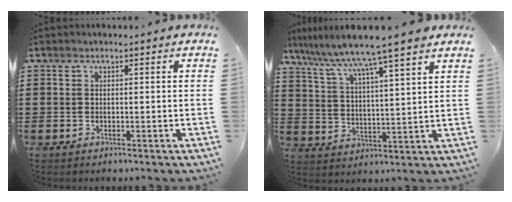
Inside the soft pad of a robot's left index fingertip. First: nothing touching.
{"total": 7.6, "force": [6.7, -1.2, 3.4], "torque": [-0.094, -0.046, 0.107]}